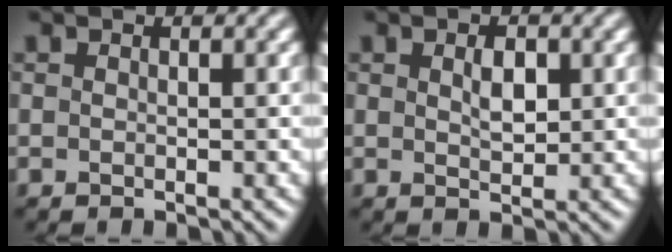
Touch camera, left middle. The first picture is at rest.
{"total": 2.0, "force": [0.6, 1.0, 1.7], "torque": [-0.032, 0.001, 0.012]}